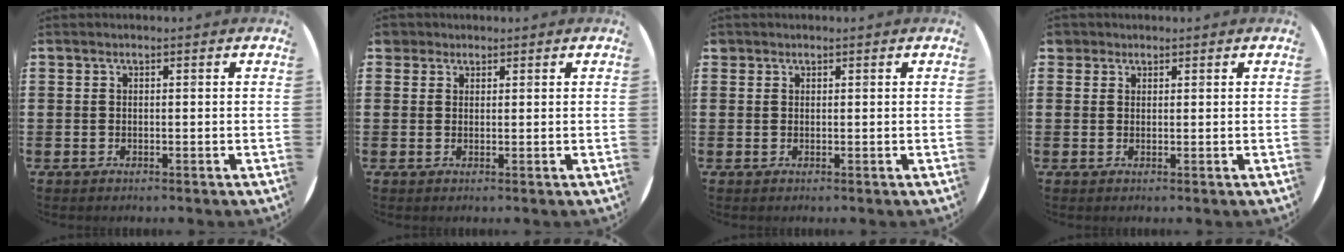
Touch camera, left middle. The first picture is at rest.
{"total": 1.6, "force": [1.3, 0.9, 0.1], "torque": [0.003, 0.002, 0.024]}
{"total": 0.6, "force": [0.5, 0.3, -0.1], "torque": [0.002, 0.004, 0.010]}
{"total": 1.4, "force": [1.1, 0.7, 0.1], "torque": [0.004, 0.002, 0.021]}